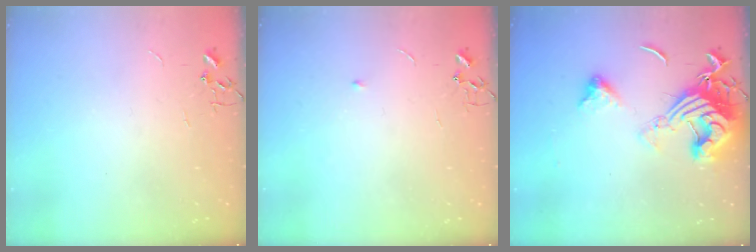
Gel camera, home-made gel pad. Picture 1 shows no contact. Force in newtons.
{"total": 3.2, "press": 3.1, "slide": 0.5}
{"total": 17.4, "press": 17.3, "slide": 2.0}